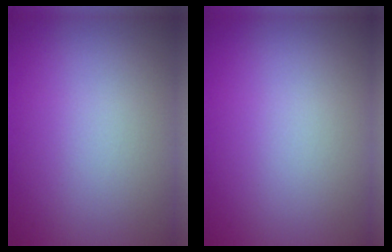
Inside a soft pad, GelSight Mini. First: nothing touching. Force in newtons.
{"total": 0.0}